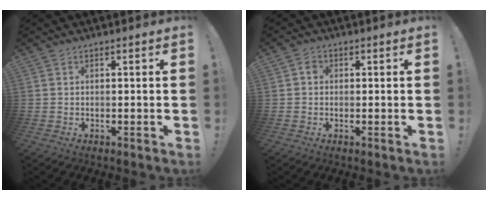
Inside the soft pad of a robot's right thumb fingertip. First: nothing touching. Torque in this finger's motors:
{"motor_torque": [-0.39, -0.04, 0.05, 0.22, 0.10]}